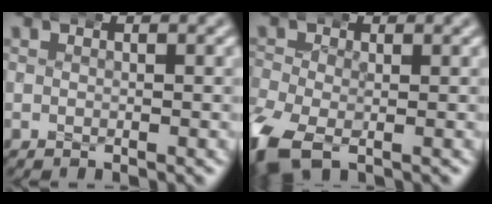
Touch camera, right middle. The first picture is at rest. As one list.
[{"total": 4.6, "force": [-2.5, 3.0, 2.5], "torque": [-0.073, -0.017, -0.032]}]